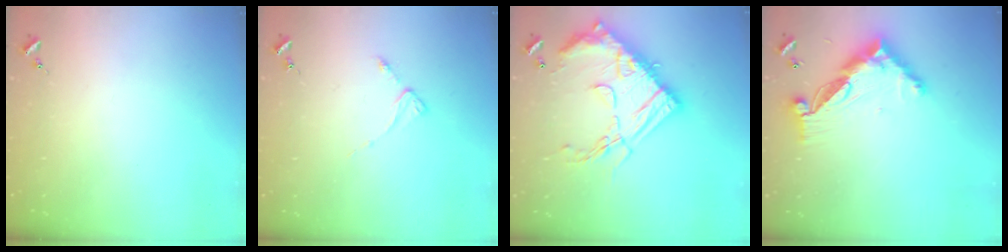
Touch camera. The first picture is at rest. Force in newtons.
{"total": 2.7, "press": 2.7, "slide": 0.3}
{"total": 23.7, "press": 23.6, "slide": 2.2}
{"total": 13.7, "press": 13.6, "slide": 1.0}